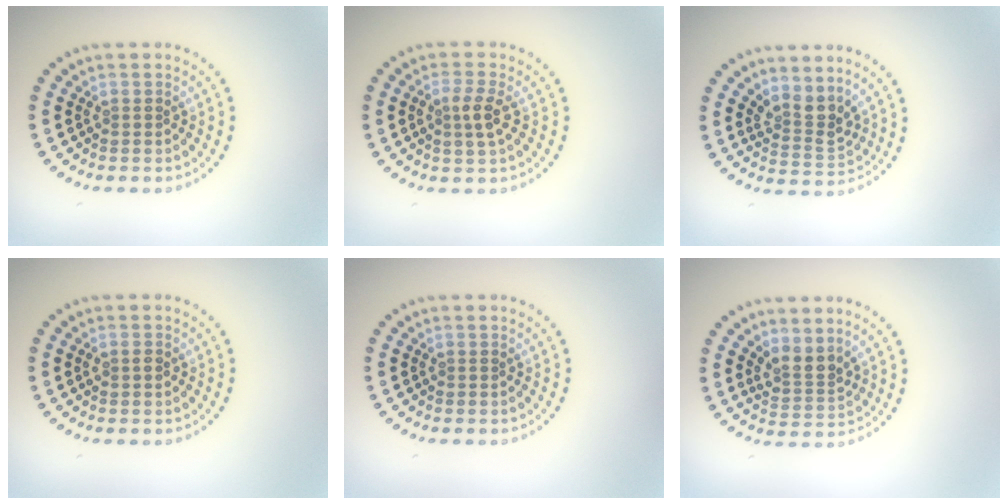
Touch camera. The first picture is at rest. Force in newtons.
{"total": 2.2, "press": 2.1, "slide": 0.7}
{"total": 2.7, "press": 2.0, "slide": 1.9}
{"total": 1.1, "press": 1.1, "slide": 0.0}
{"total": 0.0}
{"total": 2.5, "press": 1.8, "slide": 1.8}